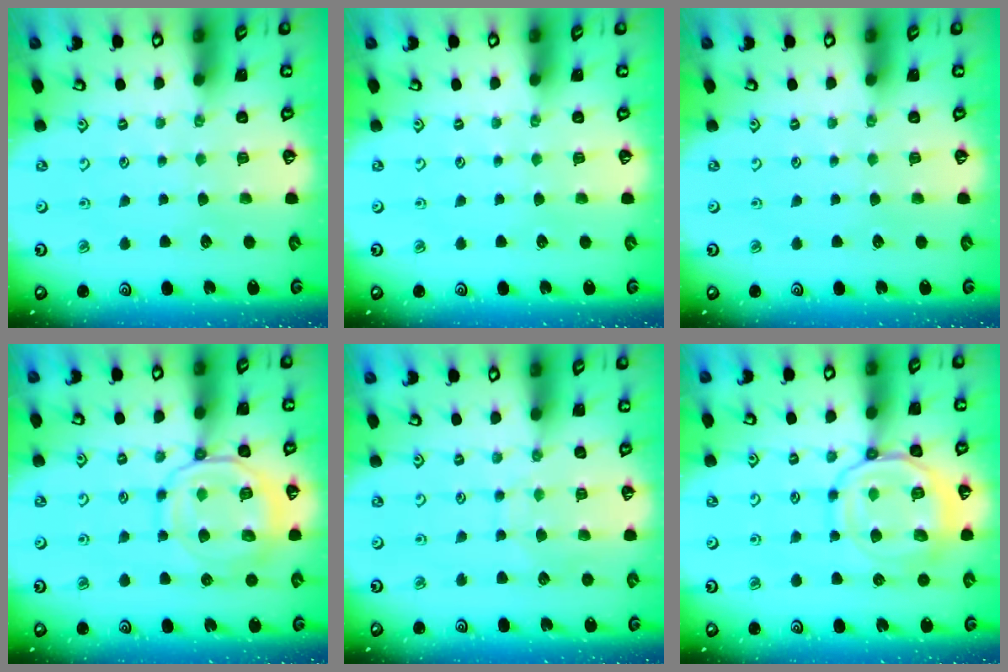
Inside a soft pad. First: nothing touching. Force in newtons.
{"total": 0.0}
{"total": 0.0}
{"total": 12.8, "press": 12.7, "slide": 1.6}
{"total": 7.7, "press": 7.6, "slide": 0.6}
{"total": 14.8, "press": 14.8, "slide": 1.2}